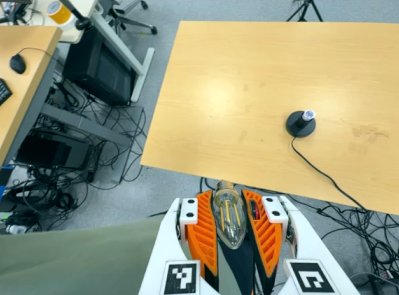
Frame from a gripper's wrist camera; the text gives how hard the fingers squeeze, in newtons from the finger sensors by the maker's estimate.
{"total": 21.3, "left": 23.2, "right": 19.3}